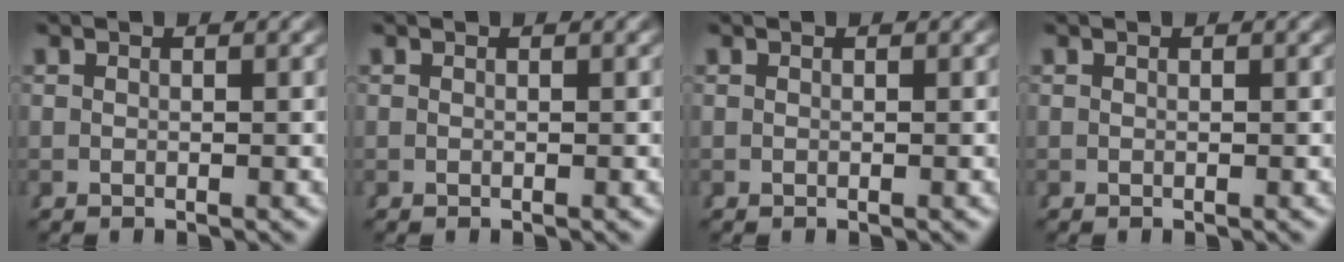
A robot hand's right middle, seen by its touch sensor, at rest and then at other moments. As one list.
[{"total": 0.0}, {"total": 0.0}, {"total": 0.0}]